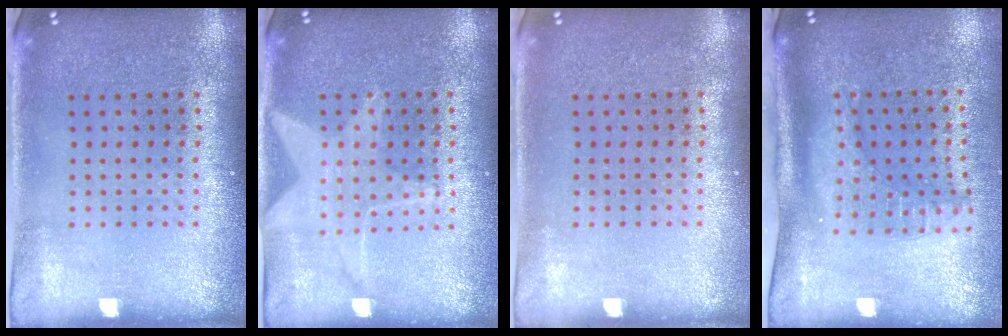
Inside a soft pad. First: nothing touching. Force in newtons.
{"total": 1.5, "press": 1.5, "slide": 0.4}
{"total": 0.0}
{"total": 2.1, "press": 1.5, "slide": 1.4}